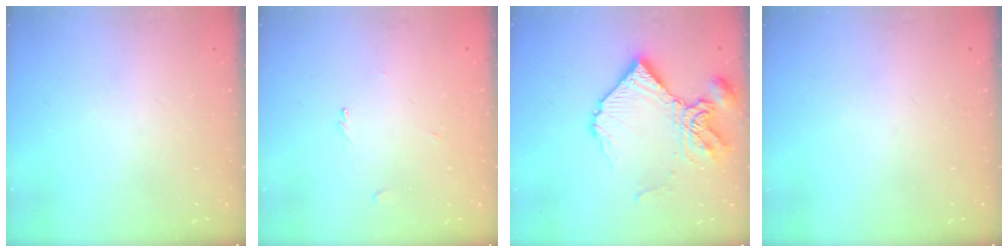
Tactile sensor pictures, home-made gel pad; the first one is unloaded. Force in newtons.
{"total": 0.7, "press": 0.6, "slide": 0.4}
{"total": 13.9, "press": 13.7, "slide": 1.8}
{"total": 0.0}